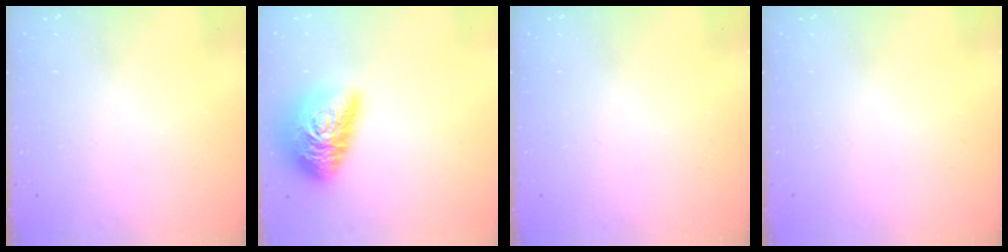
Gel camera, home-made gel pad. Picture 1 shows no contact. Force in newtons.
{"total": 18.8, "press": 18.8, "slide": 1.2}
{"total": 0.0}
{"total": 0.0}